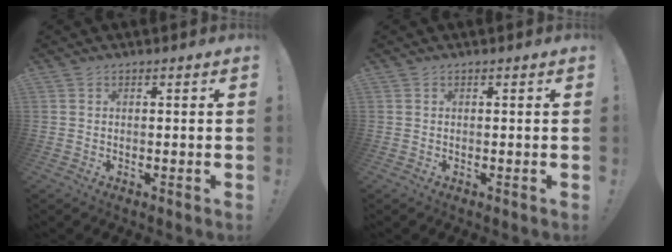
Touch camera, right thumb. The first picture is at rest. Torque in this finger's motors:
{"motor_torque": [0.00, 0.00, -0.01, 0.01, 0.00]}